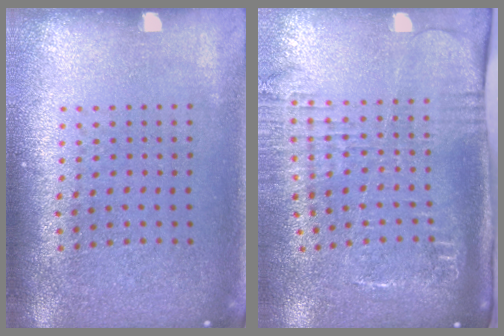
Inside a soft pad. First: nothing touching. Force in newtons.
{"total": 2.8, "press": 2.1, "slide": 1.8}